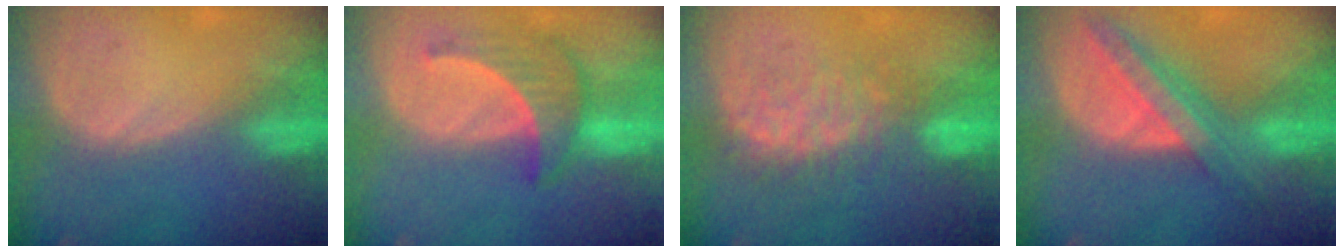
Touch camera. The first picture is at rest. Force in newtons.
{"total": 6.4, "press": 6.3, "slide": 0.7}
{"total": 7.7, "press": 7.6, "slide": 1.3}
{"total": 8.8, "press": 7.7, "slide": 4.3}